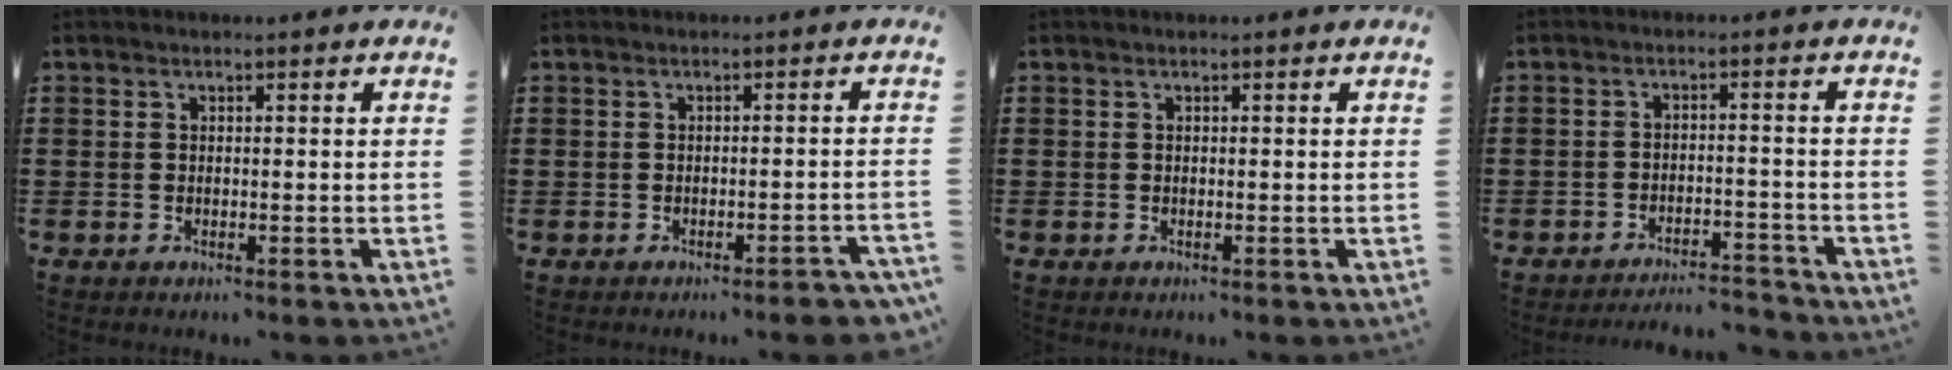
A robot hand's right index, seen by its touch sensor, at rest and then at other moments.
{"total": 2.0, "force": [-1.8, 0.2, 0.7], "torque": [-0.014, 0.001, -0.038]}
{"total": 0.0}
{"total": 3.5, "force": [-3.5, 0.1, 0.5], "torque": [-0.014, 0.002, -0.074]}